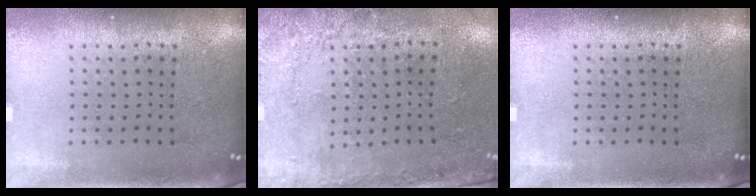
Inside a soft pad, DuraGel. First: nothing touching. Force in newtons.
{"total": 2.7, "press": 2.0, "slide": 1.8}
{"total": 0.0}